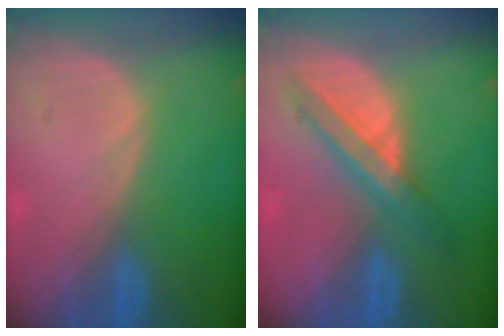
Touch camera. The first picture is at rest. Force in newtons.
{"total": 5.8, "press": 5.8, "slide": 0.4}